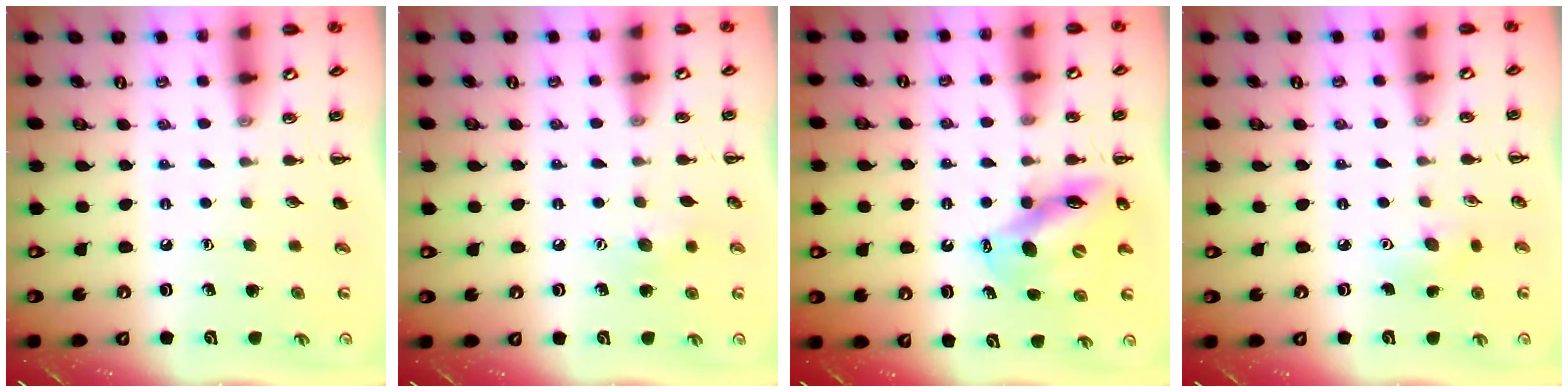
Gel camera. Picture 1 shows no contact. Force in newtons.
{"total": 6.8, "press": 6.6, "slide": 1.7}
{"total": 11.0, "press": 10.6, "slide": 2.9}
{"total": 4.7, "press": 4.5, "slide": 1.1}